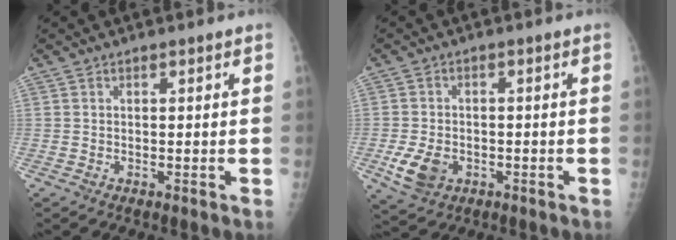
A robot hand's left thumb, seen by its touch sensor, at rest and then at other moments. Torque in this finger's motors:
{"motor_torque": [-0.47, 0.50, 0.65, 0.21, 0.07]}